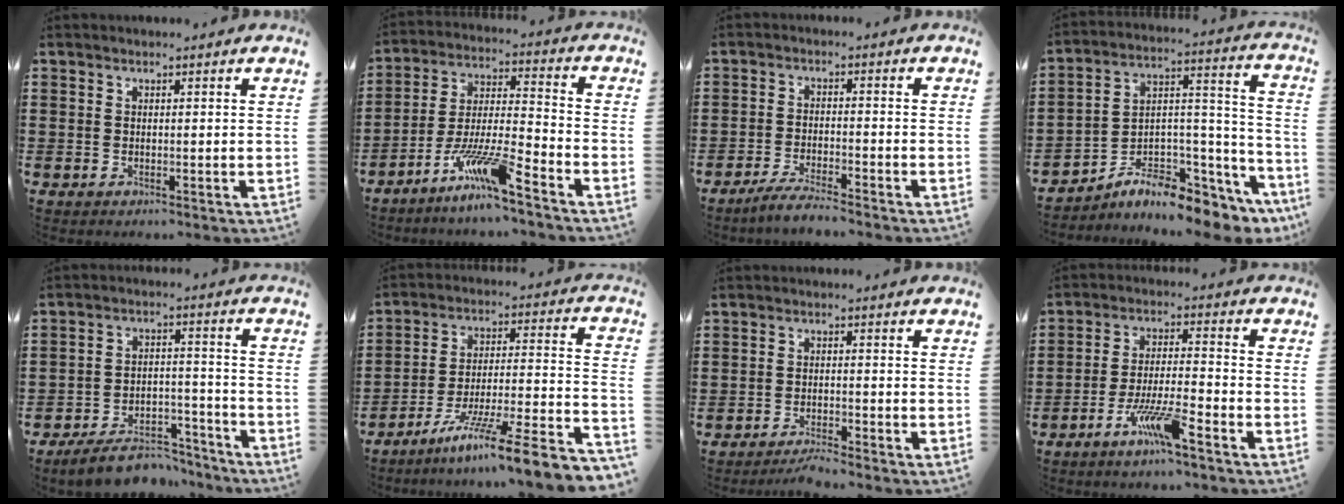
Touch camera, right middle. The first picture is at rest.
{"total": 10.0, "force": [-7.9, 0.0, 6.1], "torque": [-0.128, -0.006, -0.158]}
{"total": 3.6, "force": [-3.3, 0.0, 1.4], "torque": [-0.031, -0.002, -0.067]}
{"total": 7.7, "force": [-6.6, 2.5, 3.1], "torque": [-0.052, 0.002, -0.123]}
{"total": 8.1, "force": [-7.2, 2.2, 2.9], "torque": [-0.038, 0.023, -0.133]}
{"total": 10.8, "force": [-8.0, -0.3, 7.2], "torque": [-0.108, -0.004, -0.150]}
{"total": 2.5, "force": [-2.4, 0.0, 0.7], "torque": [-0.014, 0.001, -0.048]}
{"total": 7.6, "force": [-4.9, 1.0, 5.7], "torque": [-0.123, -0.006, -0.095]}